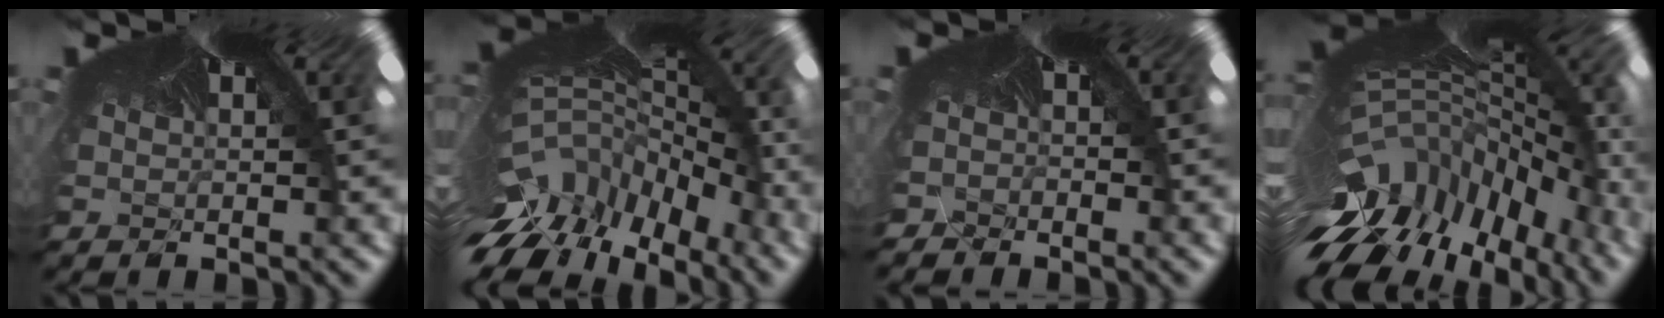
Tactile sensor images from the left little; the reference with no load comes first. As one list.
[{"total": 11.9, "force": [-11.8, 1.6, 0.4], "torque": [-0.030, -0.095, -0.158]}, {"total": 4.5, "force": [-3.8, 2.1, 1.2], "torque": [-0.042, -0.040, -0.040]}, {"total": 11.1, "force": [-10.8, 1.8, 1.6], "torque": [-0.047, -0.094, -0.140]}]